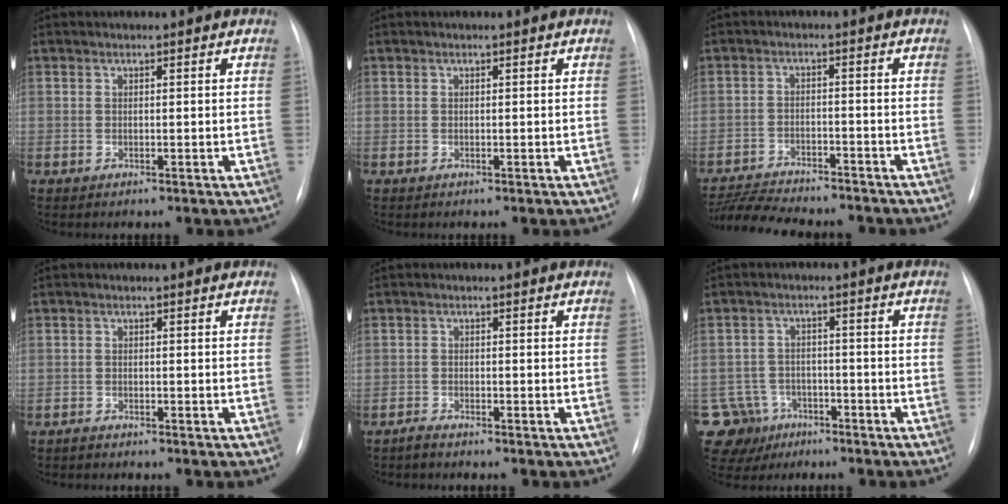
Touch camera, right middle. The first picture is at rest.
{"total": 0.0}
{"total": 12.6, "force": [-11.6, 2.1, 4.3], "torque": [-0.076, 0.003, -0.173]}
{"total": 0.8, "force": [-0.8, 0.0, 0.0], "torque": [-0.006, -0.003, -0.017]}
{"total": 1.3, "force": [-1.3, -0.1, 0.1], "torque": [-0.010, -0.005, -0.025]}
{"total": 7.7, "force": [-4.9, 5.9, 0.5], "torque": [-0.016, 0.007, -0.077]}